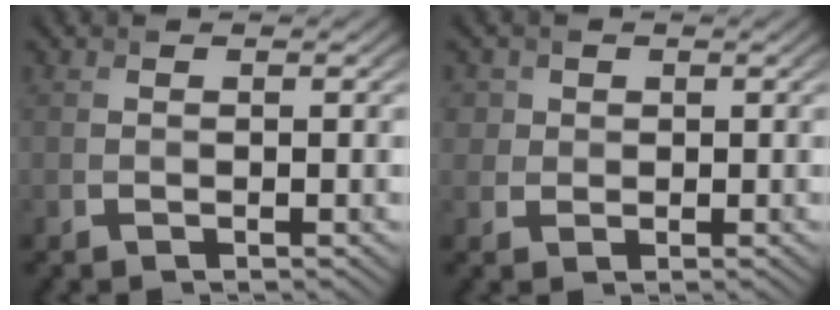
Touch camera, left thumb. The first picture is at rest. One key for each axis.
{"total": 2.9, "fx": 1.1, "fy": 2.6, "fz": 0.7, "tx": -0.030, "ty": -0.004, "tz": 0.030}